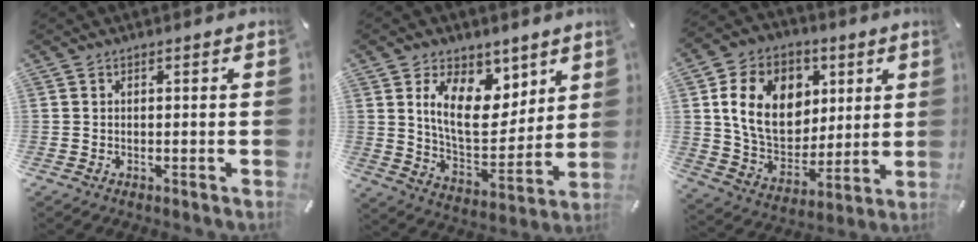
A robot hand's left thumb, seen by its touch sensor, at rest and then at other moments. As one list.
[{"total": 14.1, "force": [6.8, 8.9, 8.6], "torque": [-0.147, -0.036, 0.128]}, {"total": 17.0, "force": [5.1, 13.4, 9.2], "torque": [-0.172, -0.004, 0.101]}]